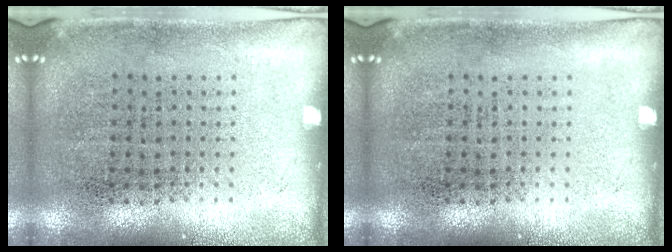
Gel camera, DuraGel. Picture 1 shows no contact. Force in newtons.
{"total": 0.0}